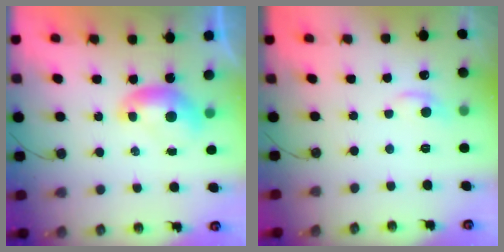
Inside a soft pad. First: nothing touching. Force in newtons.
{"total": 0.8, "press": 0.0, "slide": 0.8}